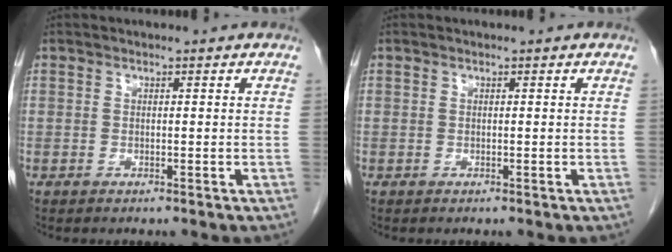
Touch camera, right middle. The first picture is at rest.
{"total": 0.0}